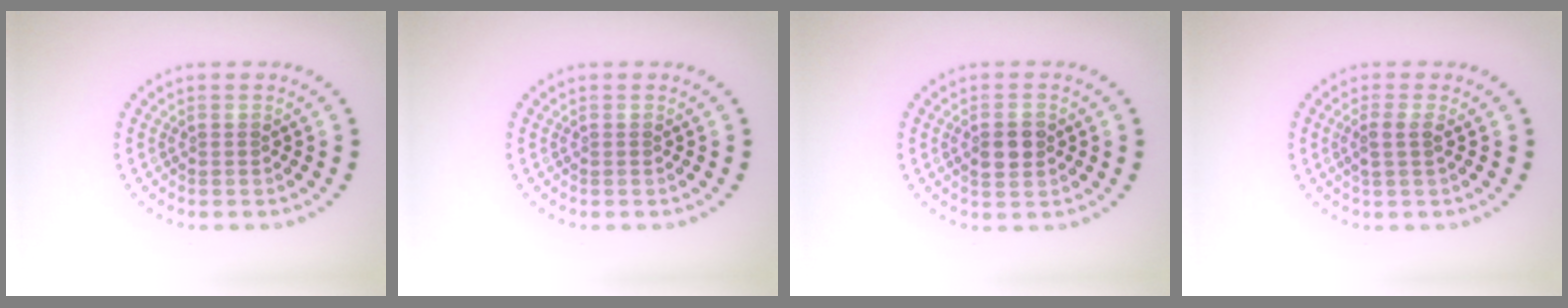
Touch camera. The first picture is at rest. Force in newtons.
{"total": 0.0}
{"total": 2.2, "press": 2.2, "slide": 0.0}
{"total": 1.6, "press": 1.3, "slide": 0.8}